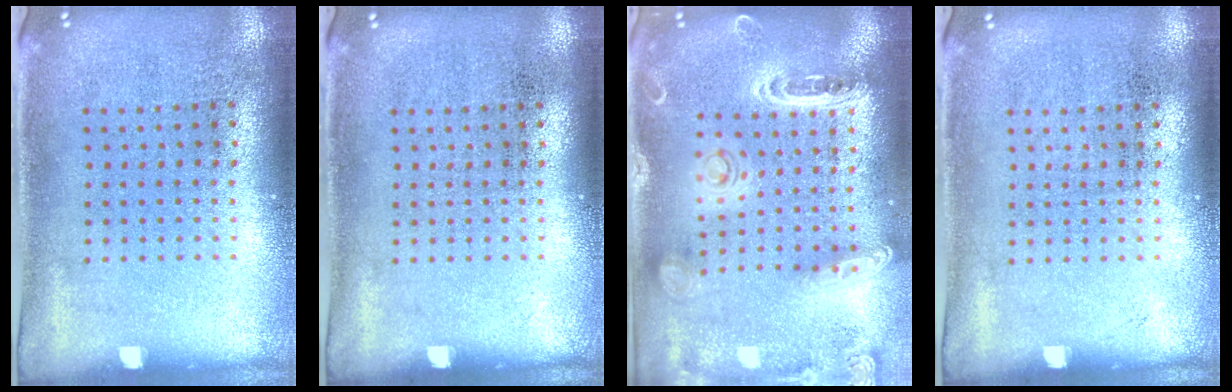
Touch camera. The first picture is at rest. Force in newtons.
{"total": 0.0}
{"total": 1.4, "press": 1.4, "slide": 0.0}
{"total": 0.0}